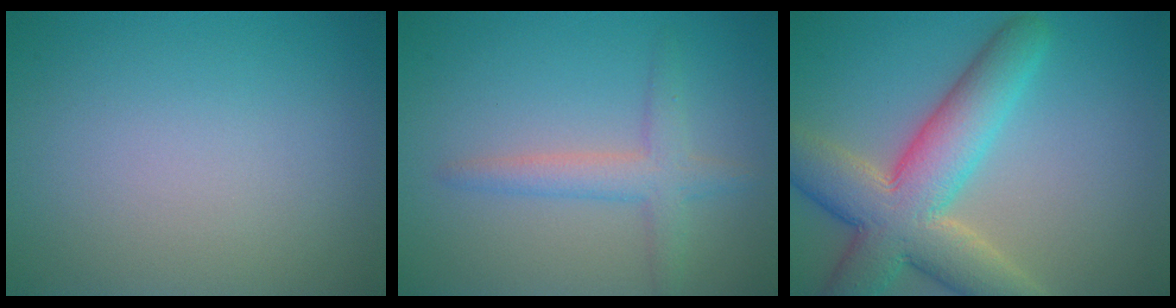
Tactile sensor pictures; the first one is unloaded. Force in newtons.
{"total": 2.9, "press": 2.9, "slide": 0.2}
{"total": 9.4, "press": 9.3, "slide": 0.6}